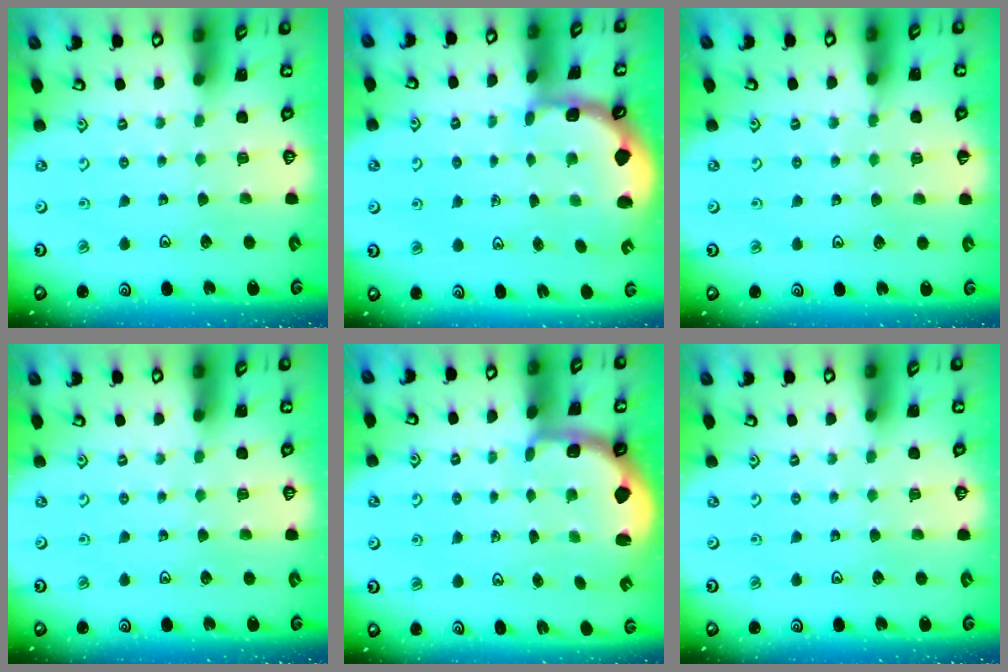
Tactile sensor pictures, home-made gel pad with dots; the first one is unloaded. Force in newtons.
{"total": 1.8, "press": 1.7, "slide": 0.5}
{"total": 2.9, "press": 2.9, "slide": 0.5}
{"total": 0.0}
{"total": 2.3, "press": 1.3, "slide": 1.8}
{"total": 0.0}